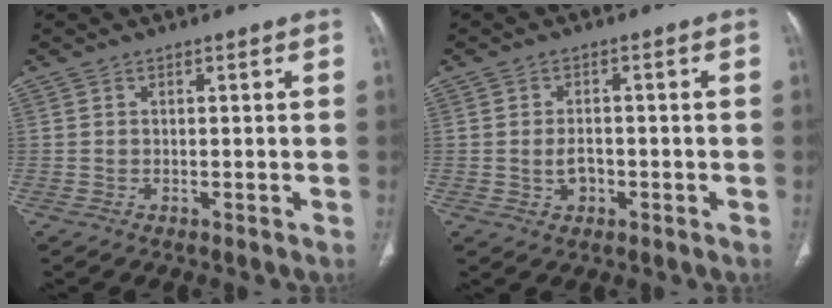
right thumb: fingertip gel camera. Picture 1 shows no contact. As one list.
[{"total": 3.1, "force": [-0.7, 2.2, 2.0], "torque": [-0.030, 0.008, -0.011]}]